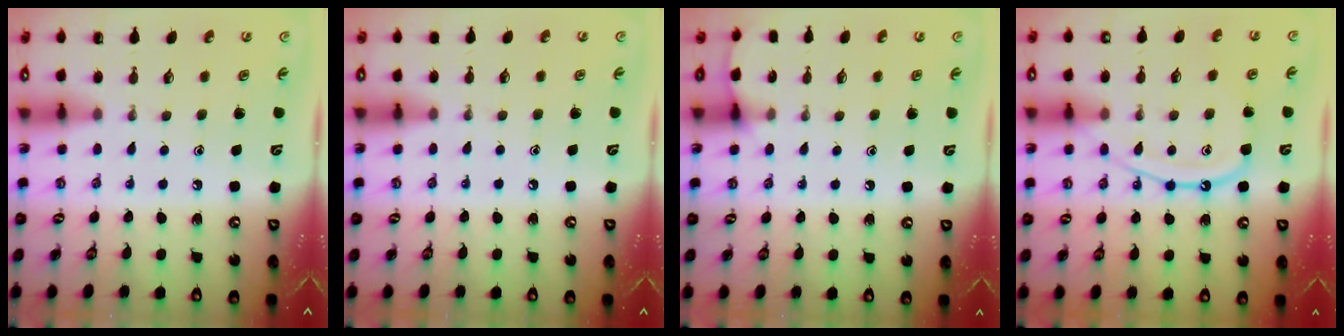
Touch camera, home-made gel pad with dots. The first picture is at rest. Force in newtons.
{"total": 3.0, "press": 2.9, "slide": 0.5}
{"total": 5.5, "press": 5.5, "slide": 0.7}
{"total": 12.9, "press": 12.8, "slide": 1.4}